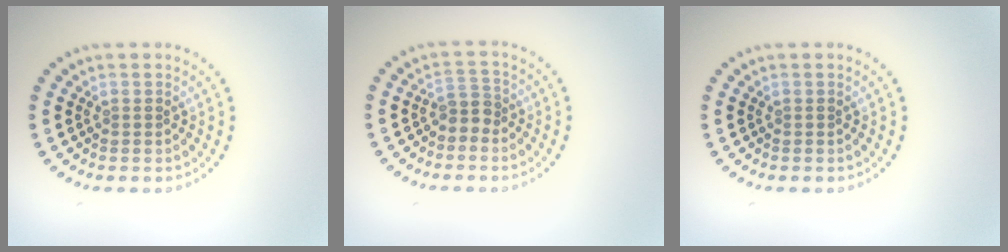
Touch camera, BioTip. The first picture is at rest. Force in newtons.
{"total": 1.9, "press": 1.4, "slide": 1.2}
{"total": 0.0}